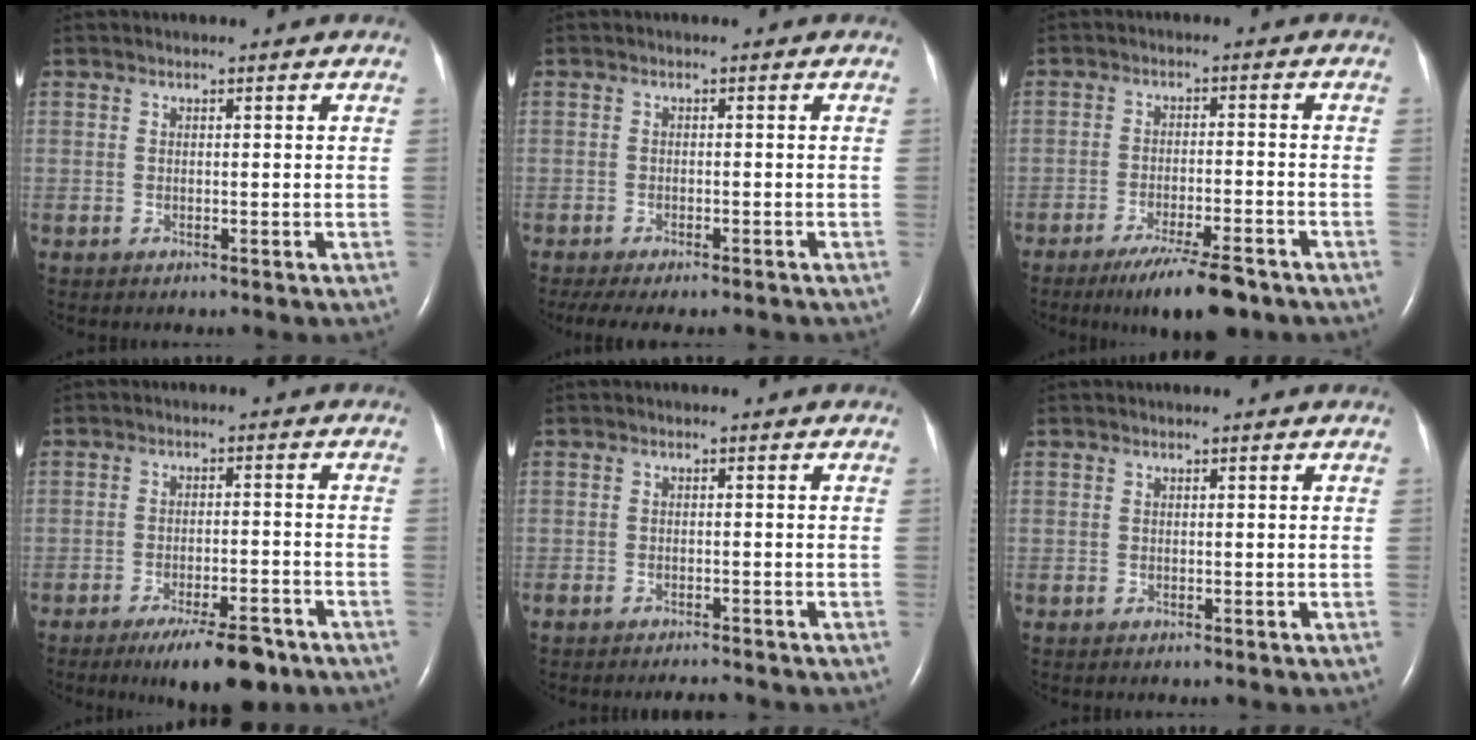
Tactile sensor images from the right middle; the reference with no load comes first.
{"total": 9.0, "force": [-7.6, 2.0, 4.4], "torque": [-0.069, -0.011, -0.104]}
{"total": 9.1, "force": [-6.9, 1.1, 5.9], "torque": [-0.097, -0.021, -0.110]}
{"total": 9.1, "force": [-6.6, 2.0, 5.8], "torque": [-0.087, -0.012, -0.102]}
{"total": 2.9, "force": [-2.7, 0.3, 0.9], "torque": [-0.015, -0.008, -0.039]}
{"total": 0.0}